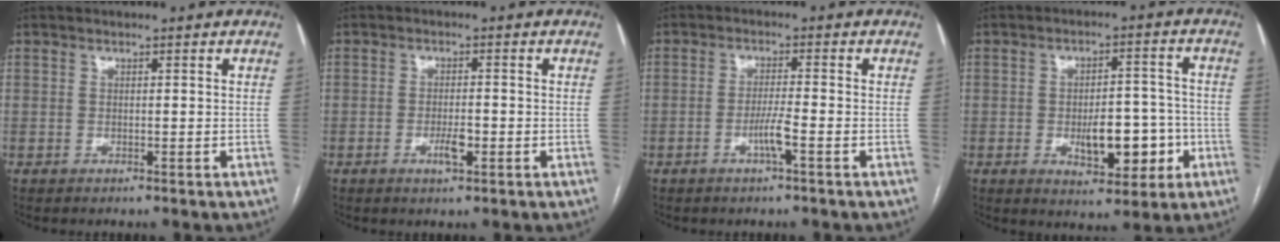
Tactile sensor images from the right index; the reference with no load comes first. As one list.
[{"total": 3.1, "force": [-1.2, 0.7, 2.8], "torque": [-0.051, 0.000, -0.019]}, {"total": 3.4, "force": [-1.5, -0.2, 3.0], "torque": [-0.058, -0.004, -0.031]}, {"total": 9.4, "force": [-2.6, 4.1, 8.0], "torque": [-0.113, 0.013, -0.032]}]